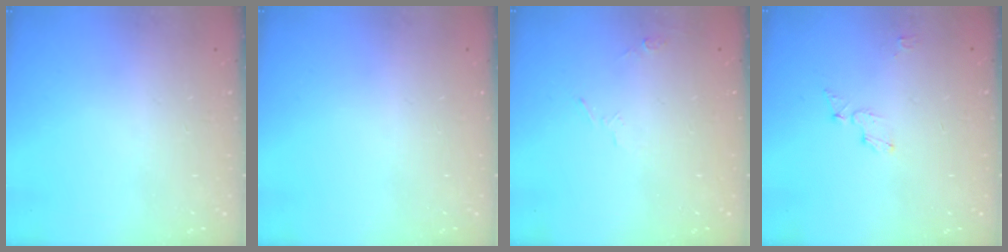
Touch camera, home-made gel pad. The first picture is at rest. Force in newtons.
{"total": 0.0}
{"total": 5.4, "press": 4.4, "slide": 3.0}
{"total": 5.1, "press": 5.1, "slide": 0.2}